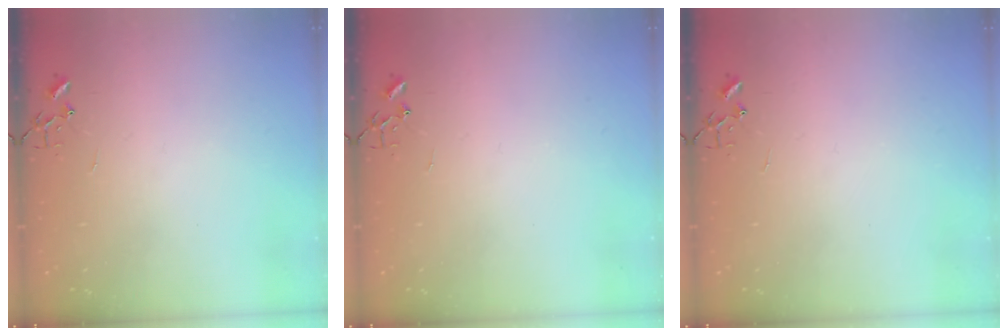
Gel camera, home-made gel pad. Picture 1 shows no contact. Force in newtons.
{"total": 0.0}
{"total": 0.0}